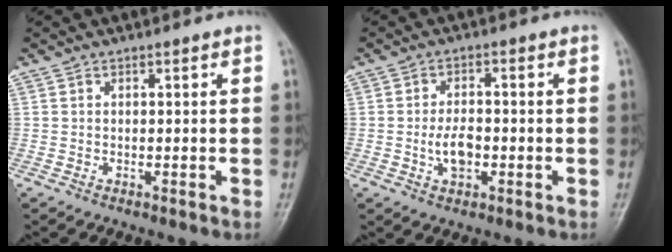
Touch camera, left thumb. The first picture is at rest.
{"total": 5.0, "force": [-1.1, 3.0, 3.9], "torque": [-0.062, 0.006, -0.021]}